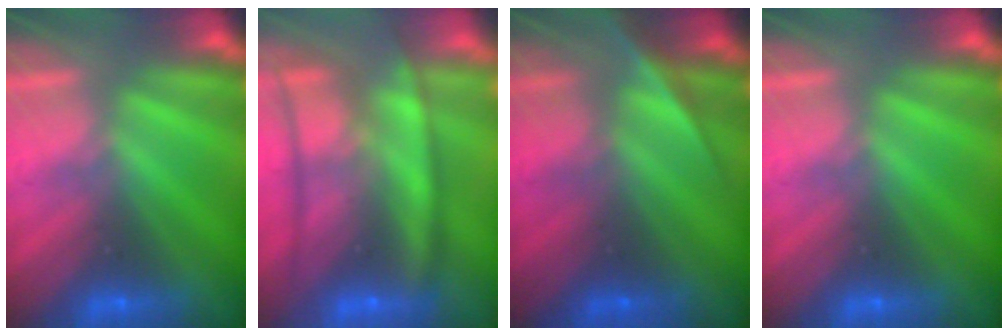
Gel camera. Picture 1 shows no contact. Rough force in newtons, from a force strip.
{"total": 7.1}
{"total": 2.3}
{"total": 0.0}